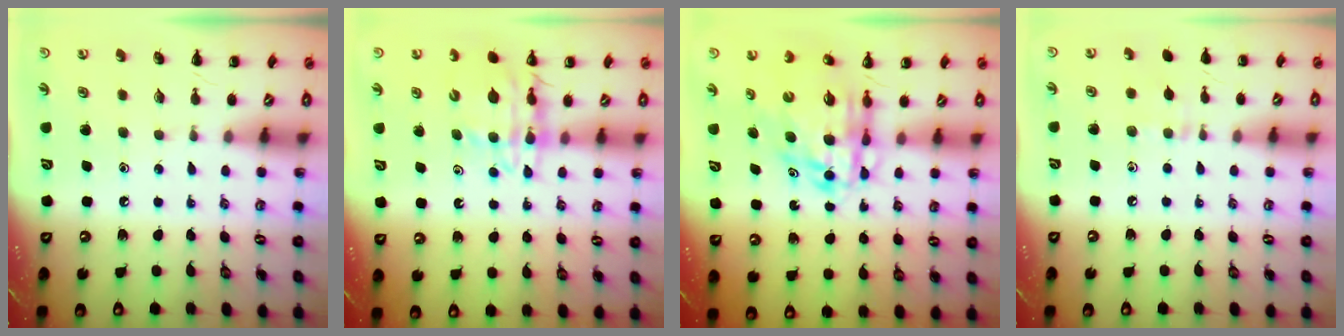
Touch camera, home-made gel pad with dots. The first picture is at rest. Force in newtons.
{"total": 12.0, "press": 11.3, "slide": 3.9}
{"total": 11.6, "press": 11.1, "slide": 3.2}
{"total": 5.4, "press": 5.1, "slide": 1.9}